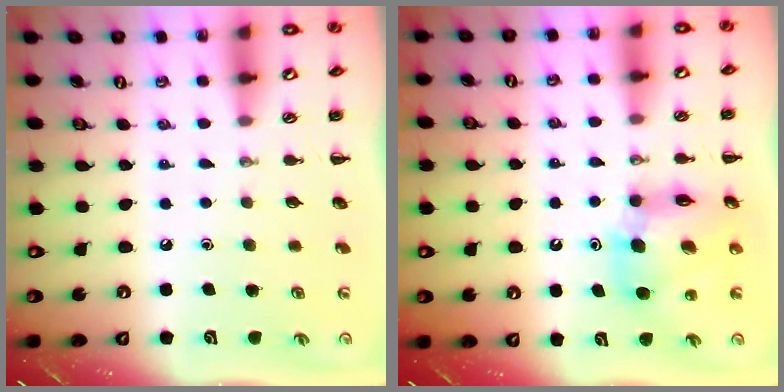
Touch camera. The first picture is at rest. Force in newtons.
{"total": 10.3, "press": 10.0, "slide": 2.7}